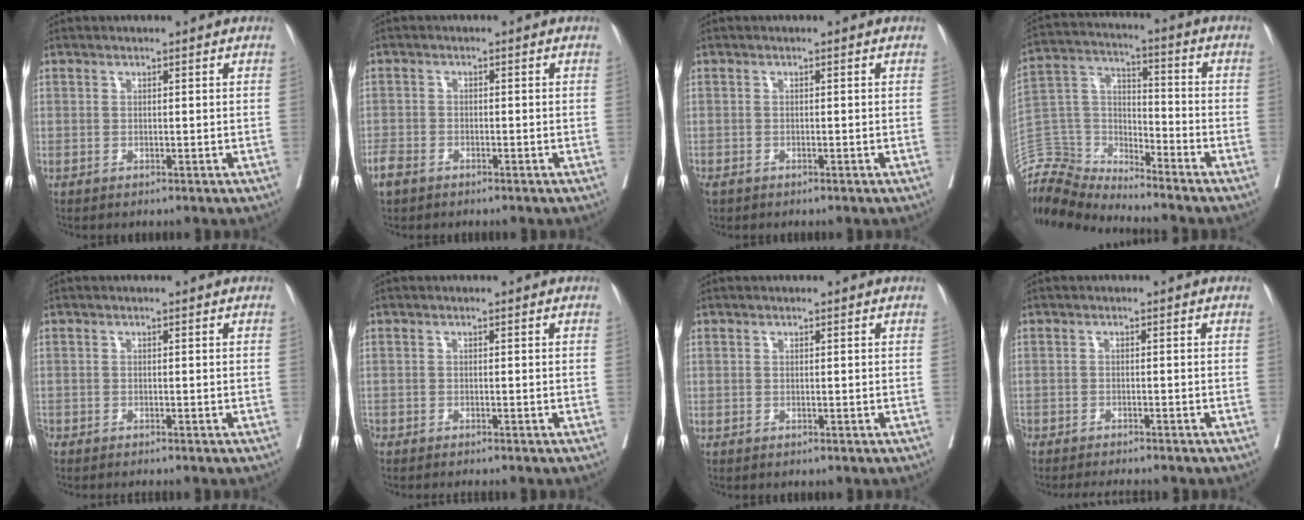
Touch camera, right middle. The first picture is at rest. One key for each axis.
{"total": 2.8, "fx": -2.1, "fy": 1.4, "fz": 1.2, "tx": -0.031, "ty": -0.002, "tz": -0.038}
{"total": 1.1, "fx": -0.9, "fy": 0.5, "fz": 0.4, "tx": -0.014, "ty": -0.004, "tz": -0.016}
{"total": 9.5, "fx": -9.4, "fy": 0.7, "fz": -1.1, "tx": 0.016, "ty": 0.063, "tz": -0.186}
{"total": 2.9, "fx": -2.6, "fy": 0.0, "fz": 1.1, "tx": -0.013, "ty": -0.005, "tz": -0.042}
{"total": 3.8, "fx": -3.4, "fy": 0.3, "fz": 1.6, "tx": -0.016, "ty": -0.007, "tz": -0.054}
{"total": 0.0}
{"total": 7.9, "fx": -7.2, "fy": 1.0, "fz": 3.1, "tx": -0.038, "ty": -0.012, "tz": -0.101}